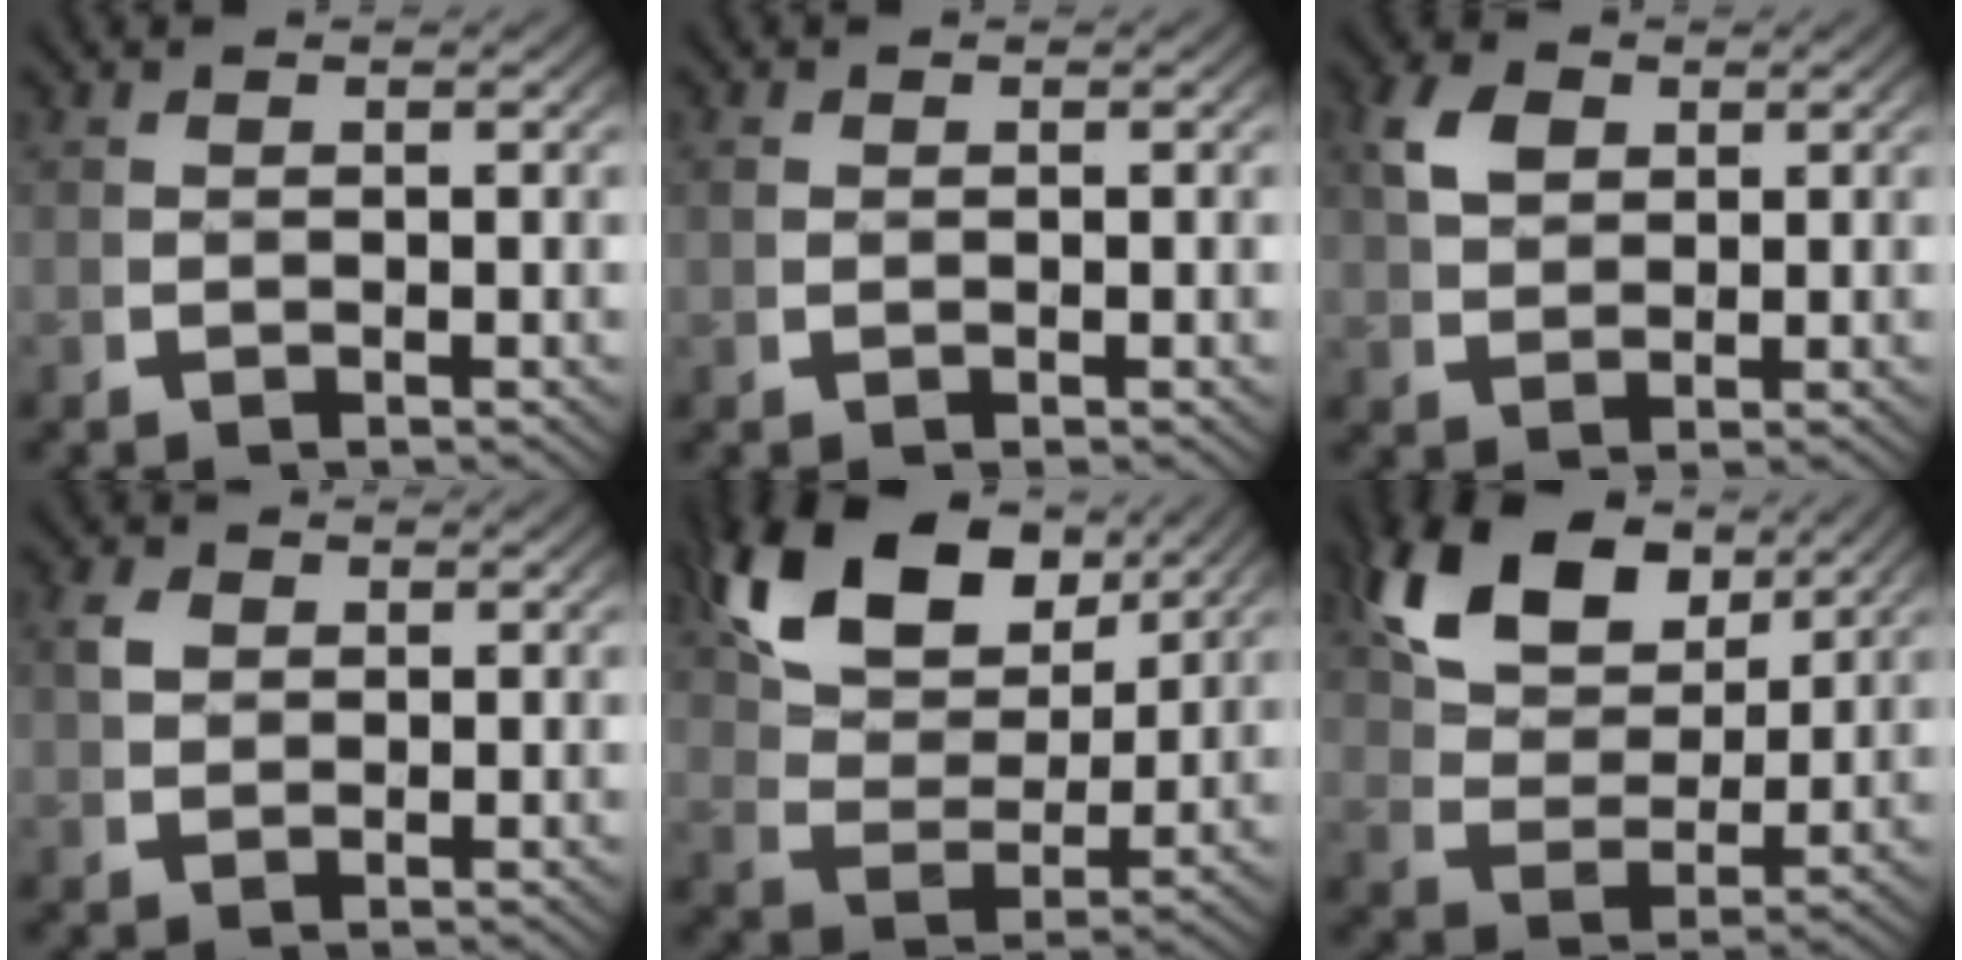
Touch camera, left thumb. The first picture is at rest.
{"total": 0.5, "force": [0.2, 0.3, 0.4], "torque": [-0.014, -0.001, 0.008]}
{"total": 3.9, "force": [2.3, 2.0, 2.5], "torque": [-0.046, 0.009, 0.048]}
{"total": 2.0, "force": [1.0, 1.2, 1.2], "torque": [-0.028, 0.004, 0.024]}
{"total": 10.3, "force": [5.5, 5.2, 6.9], "torque": [-0.149, 0.004, 0.101]}
{"total": 9.0, "force": [4.7, 4.9, 5.9], "torque": [-0.132, -0.003, 0.090]}